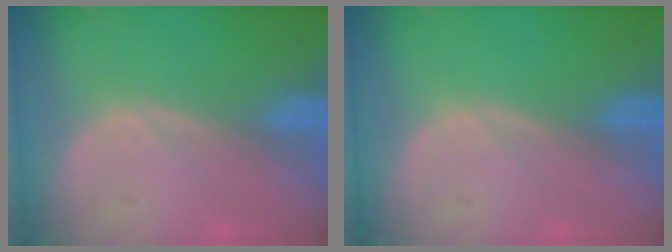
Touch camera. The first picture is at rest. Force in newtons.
{"total": 0.0}